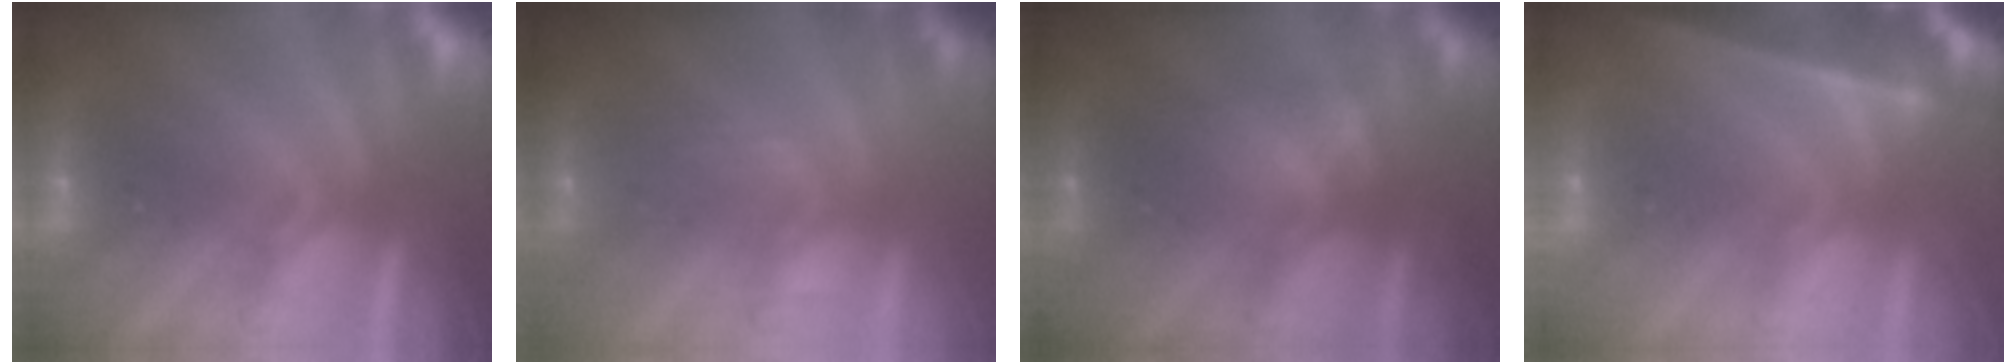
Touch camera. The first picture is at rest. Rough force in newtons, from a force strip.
{"total": 2.8}
{"total": 2.1}
{"total": 11.5}